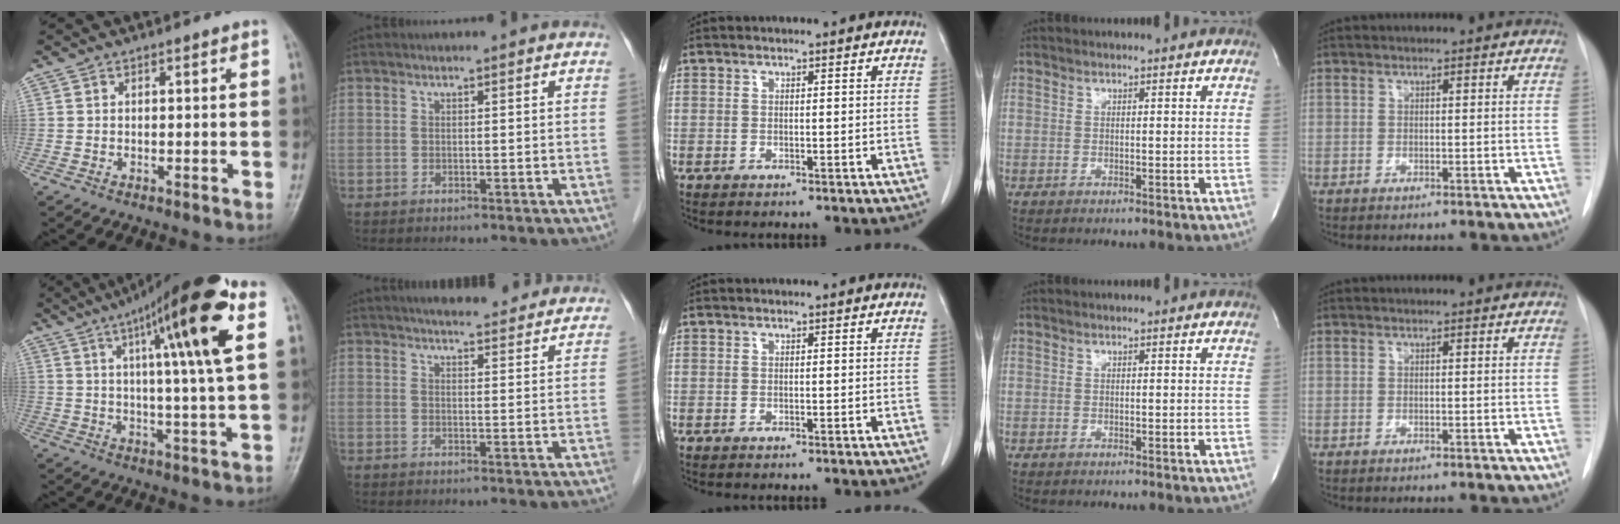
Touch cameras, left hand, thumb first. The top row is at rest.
{"thumb": {"total": 19.4, "force": [7.4, 2.2, 17.8], "torque": [-0.267, -0.005, 0.105]}, "index": {"total": 15.0, "force": [13.7, 2.6, 5.5], "torque": [-0.059, 0.015, 0.163]}}